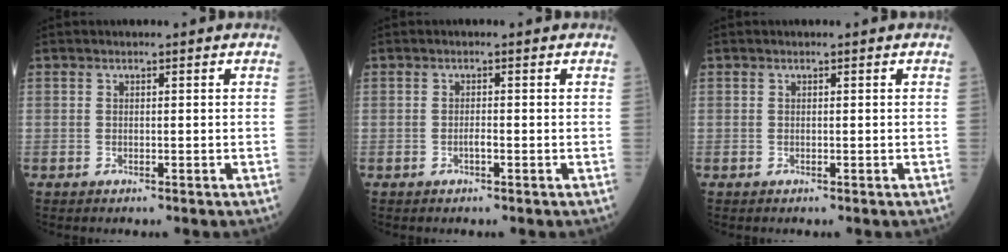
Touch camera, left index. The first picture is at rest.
{"total": 0.8, "force": [-0.4, 0.1, 0.7], "torque": [-0.013, 0.001, -0.007]}
{"total": 0.0}